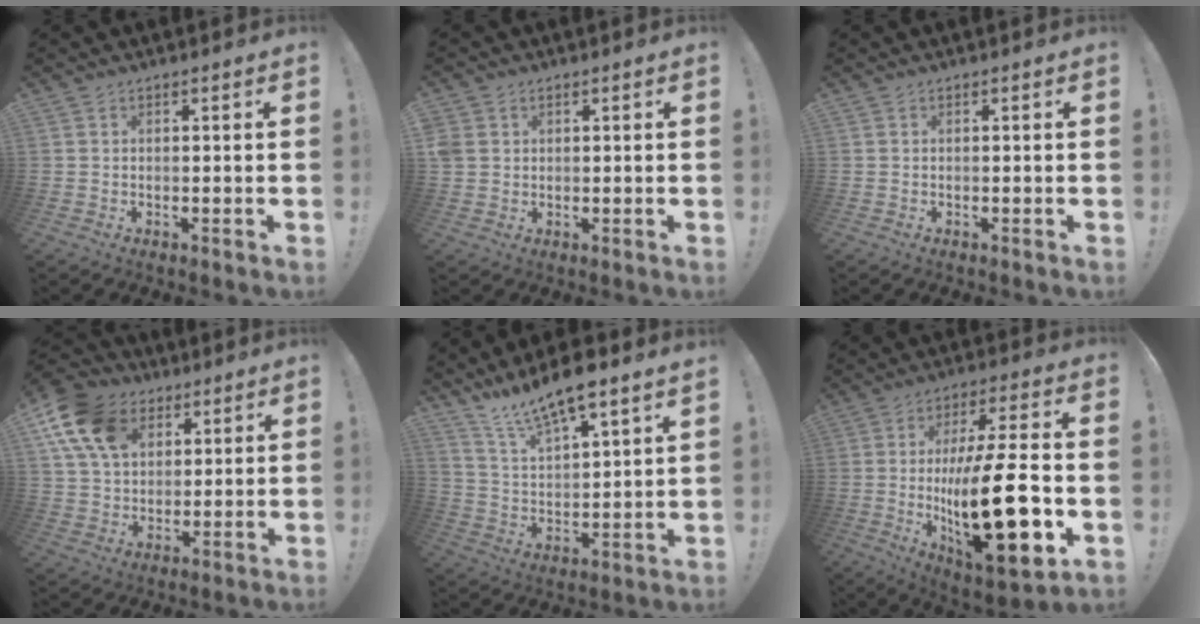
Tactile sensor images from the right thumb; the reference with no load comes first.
{"total": 3.3, "force": [1.2, 2.8, 1.3], "torque": [-0.028, -0.002, 0.023]}
{"total": 0.0}
{"total": 16.5, "force": [7.3, 11.9, 8.9], "torque": [-0.148, -0.027, 0.142]}
{"total": 11.9, "force": [10.5, 1.4, 5.4], "torque": [-0.106, -0.087, 0.183]}
{"total": 26.3, "force": [-3.2, 8.9, 24.5], "torque": [-0.424, 0.000, -0.049]}